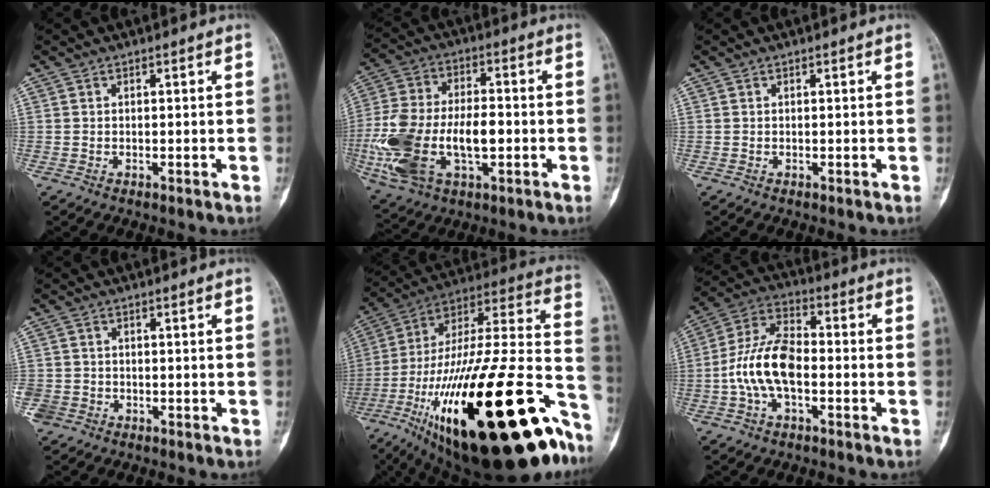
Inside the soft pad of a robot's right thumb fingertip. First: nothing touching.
{"total": 19.8, "force": [-3.9, 11.0, 16.0], "torque": [-0.330, 0.017, -0.062]}
{"total": 0.0}
{"total": 4.2, "force": [-1.7, 3.7, 1.0], "torque": [-0.024, 0.014, -0.031]}
{"total": 47.1, "force": [-20.1, 15.6, 39.6], "torque": [-0.576, 0.058, -0.322]}
{"total": 12.3, "force": [-2.2, 6.5, 10.2], "torque": [-0.204, 0.039, -0.048]}